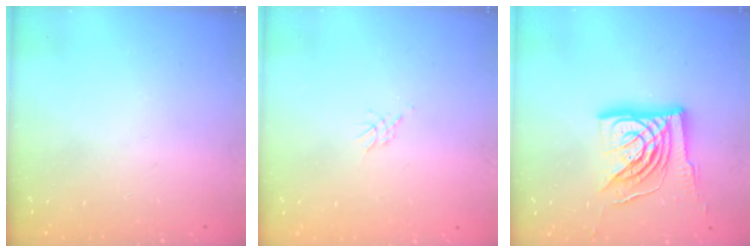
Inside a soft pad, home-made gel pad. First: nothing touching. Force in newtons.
{"total": 2.1, "press": 2.1, "slide": 0.5}
{"total": 20.3, "press": 20.1, "slide": 2.6}